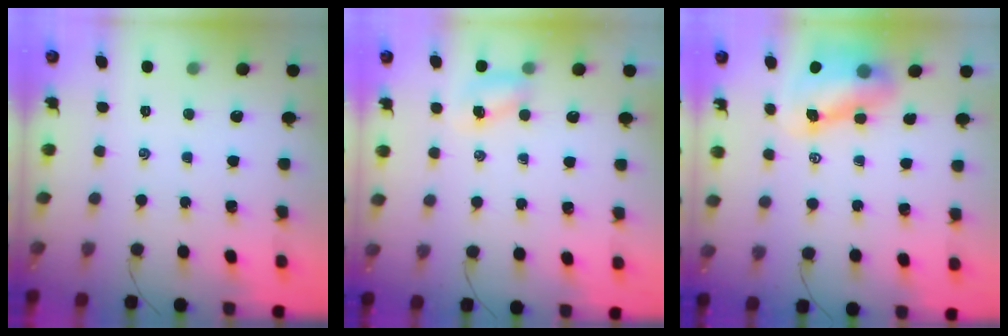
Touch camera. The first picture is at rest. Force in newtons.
{"total": 5.2, "press": 5.1, "slide": 0.7}
{"total": 8.4, "press": 8.3, "slide": 1.7}